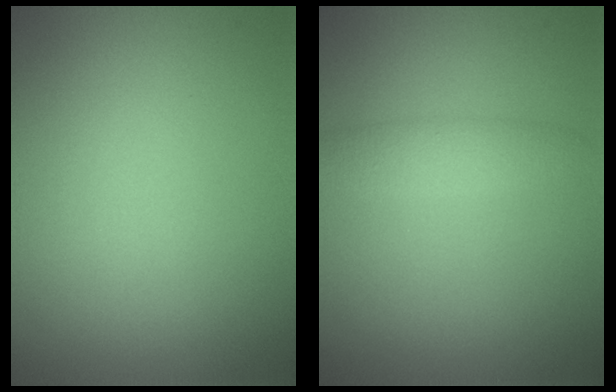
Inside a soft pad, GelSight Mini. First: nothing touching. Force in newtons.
{"total": 1.9, "press": 1.9, "slide": 0.0}